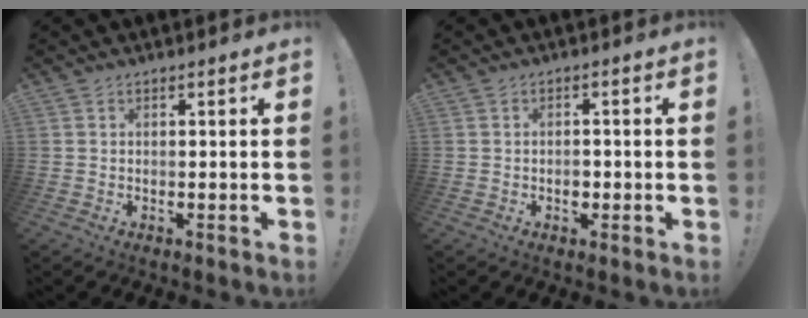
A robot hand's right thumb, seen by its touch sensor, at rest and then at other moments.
{"total": 2.4, "force": [-0.7, 1.8, 1.4], "torque": [-0.015, 0.001, -0.015]}